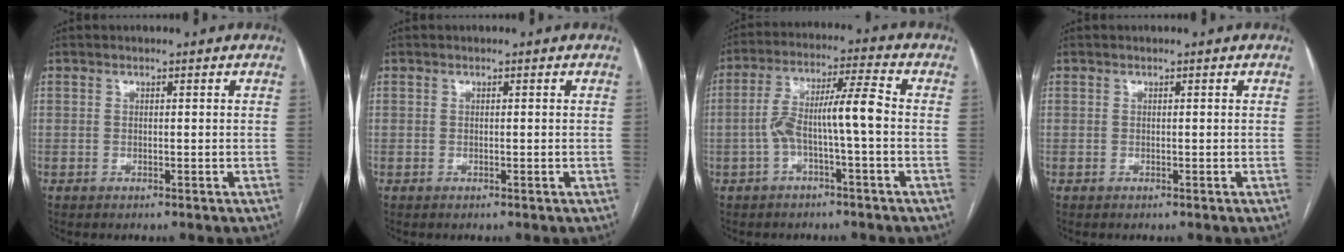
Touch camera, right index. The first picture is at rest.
{"total": 0.0}
{"total": 8.6, "force": [-1.6, 0.5, 8.4], "torque": [-0.156, 0.035, -0.030]}
{"total": 0.0}